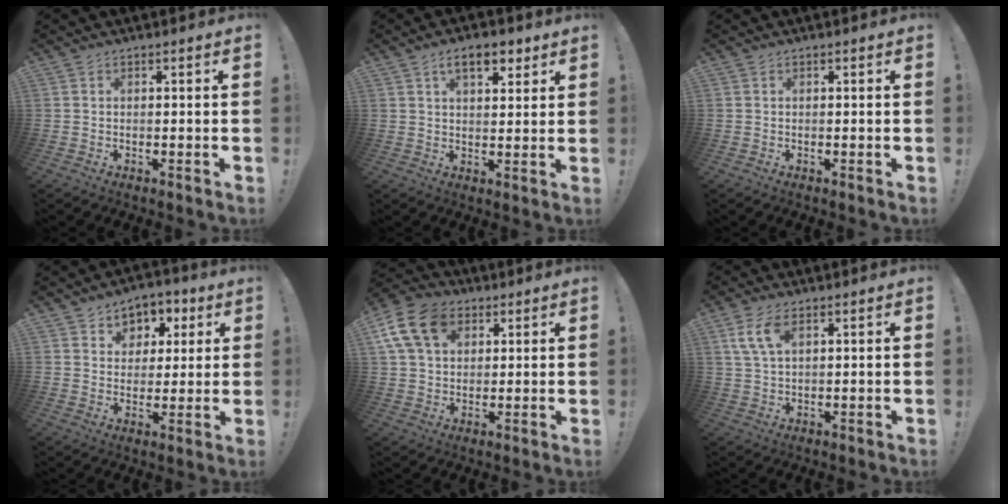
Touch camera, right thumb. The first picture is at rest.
{"total": 7.9, "force": [4.4, 3.9, 5.4], "torque": [-0.072, -0.007, 0.074]}
{"total": 0.0}
{"total": 6.7, "force": [2.3, 6.2, 1.2], "torque": [-0.006, -0.018, 0.046]}
{"total": 14.7, "force": [6.1, 10.4, 8.3], "torque": [-0.154, -0.022, 0.120]}
{"total": 7.0, "force": [3.1, 3.2, 5.4], "torque": [-0.110, 0.000, 0.058]}